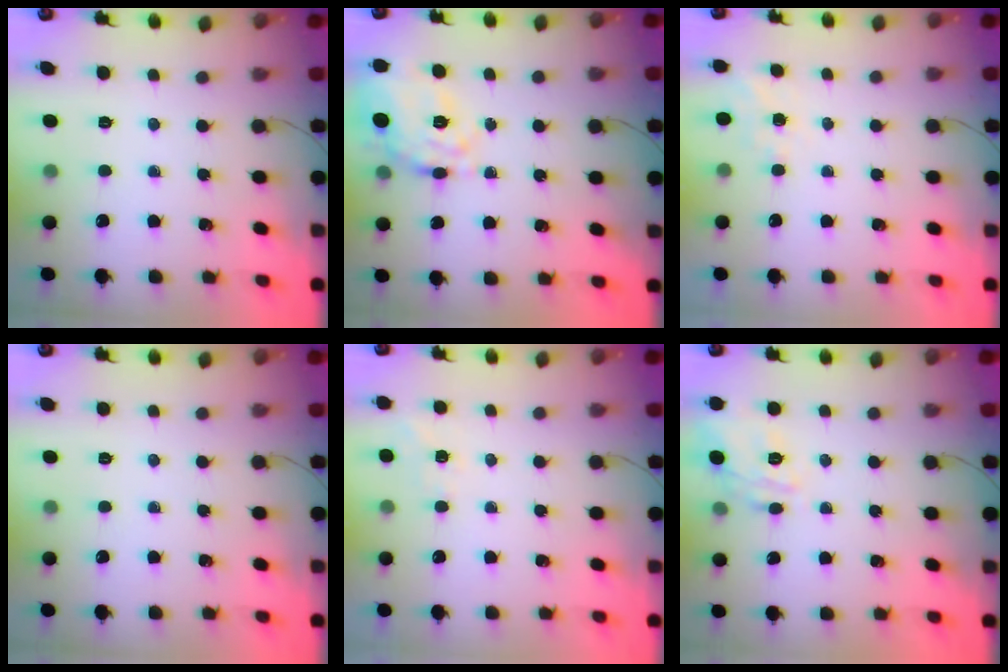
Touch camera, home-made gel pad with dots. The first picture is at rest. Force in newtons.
{"total": 14.1, "press": 13.9, "slide": 2.4}
{"total": 6.0, "press": 5.8, "slide": 1.6}
{"total": 0.0}
{"total": 2.3, "press": 1.6, "slide": 1.7}
{"total": 12.7, "press": 12.7, "slide": 0.6}